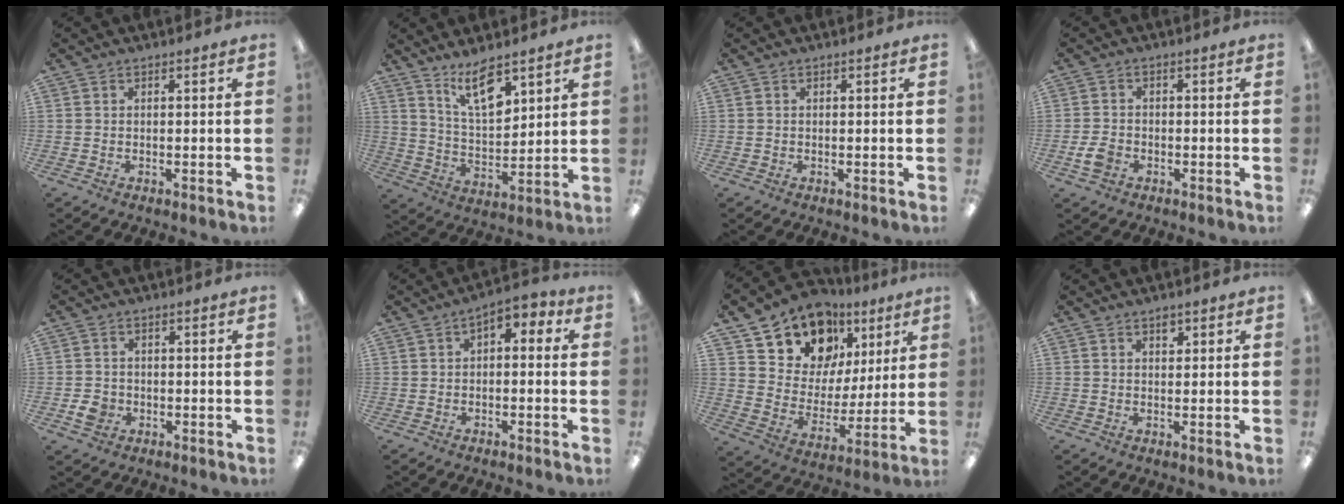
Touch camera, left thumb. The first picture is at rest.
{"total": 11.1, "force": [7.8, 3.9, 6.8], "torque": [-0.110, -0.044, 0.136]}
{"total": 0.0}
{"total": 3.9, "force": [-1.6, 2.8, 2.3], "torque": [-0.048, 0.005, -0.030]}
{"total": 3.7, "force": [-1.1, 3.1, 1.6], "torque": [-0.022, -0.001, -0.021]}
{"total": 3.5, "force": [-0.2, 2.3, 2.6], "torque": [-0.032, 0.002, -0.010]}
{"total": 14.6, "force": [10.2, 9.4, 4.4], "torque": [-0.085, -0.069, 0.190]}
{"total": 2.0, "force": [1.3, 1.0, 1.0], "torque": [0.003, -0.008, 0.018]}